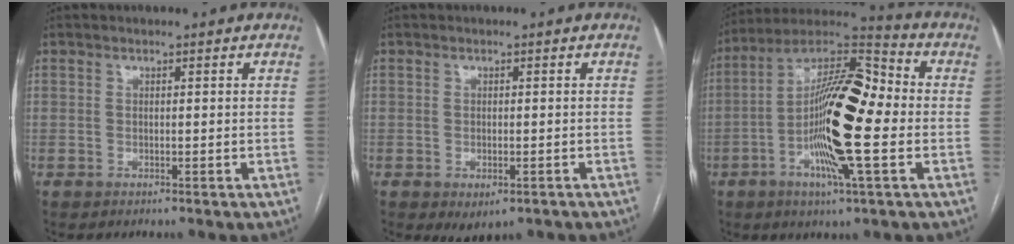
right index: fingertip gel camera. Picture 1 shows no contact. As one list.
[{"total": 3.2, "force": [-1.7, 1.6, 2.2], "torque": [-0.029, -0.005, -0.012]}, {"total": 18.3, "force": [-2.7, 2.8, 17.9], "torque": [-0.323, 0.011, -0.055]}]